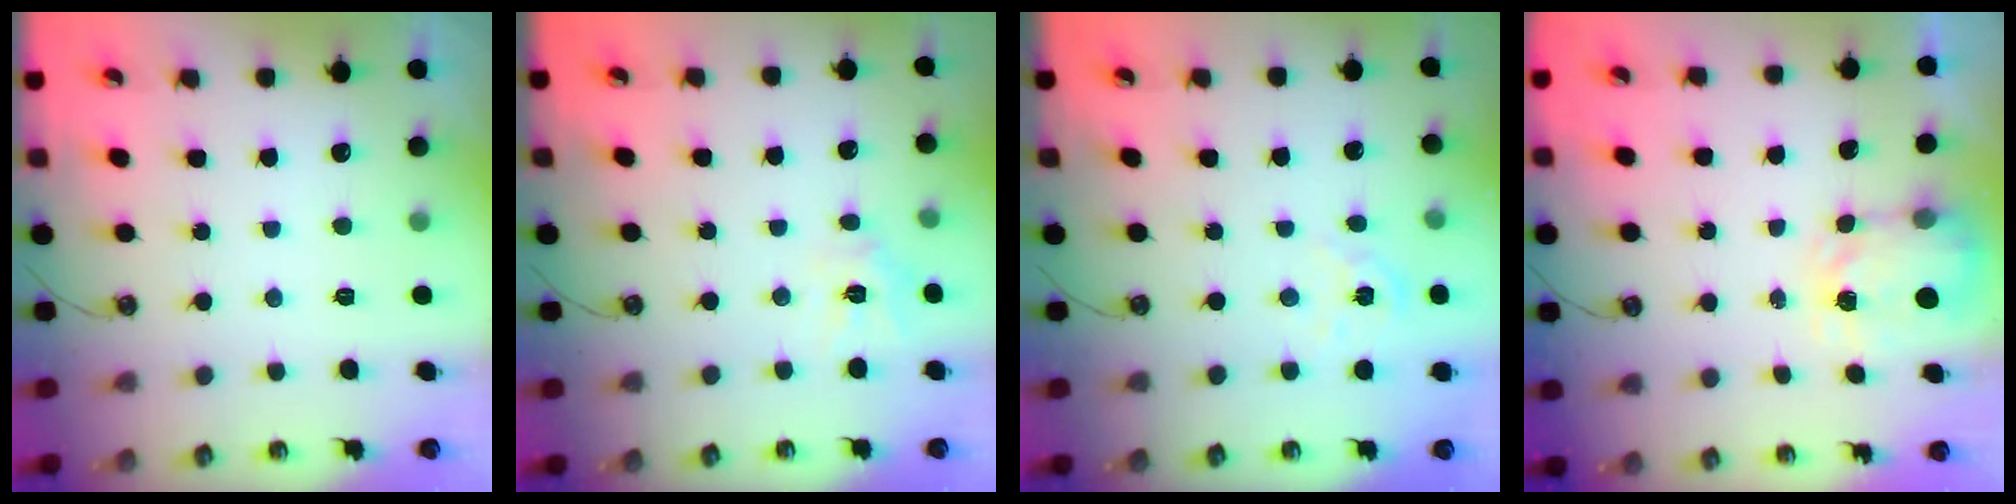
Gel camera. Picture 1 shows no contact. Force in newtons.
{"total": 8.3, "press": 8.3, "slide": 0.5}
{"total": 2.7, "press": 2.7, "slide": 0.3}
{"total": 4.6, "press": 4.5, "slide": 0.6}